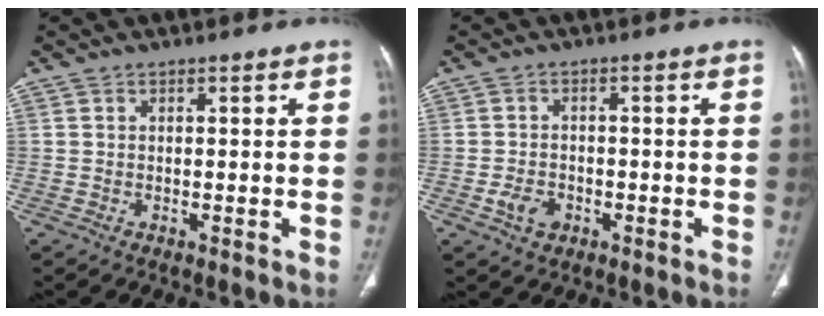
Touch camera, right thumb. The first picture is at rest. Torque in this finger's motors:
{"motor_torque": [0.32, 0.20, -0.22, -0.11, 0.00]}